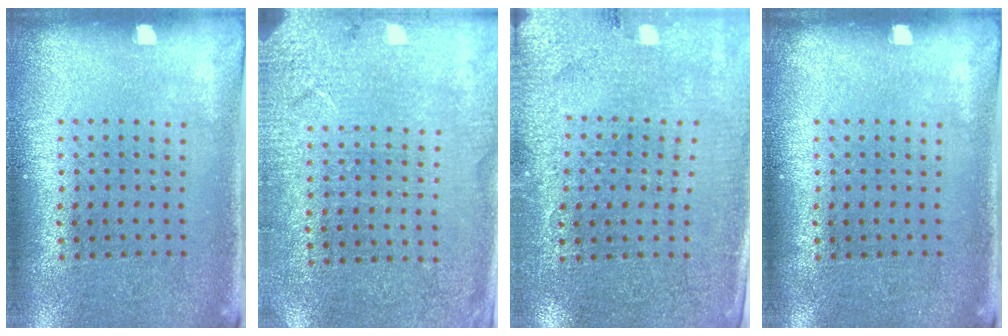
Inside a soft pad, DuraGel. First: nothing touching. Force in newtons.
{"total": 2.6, "press": 2.6, "slide": 0.2}
{"total": 2.8, "press": 2.7, "slide": 0.5}
{"total": 0.0}